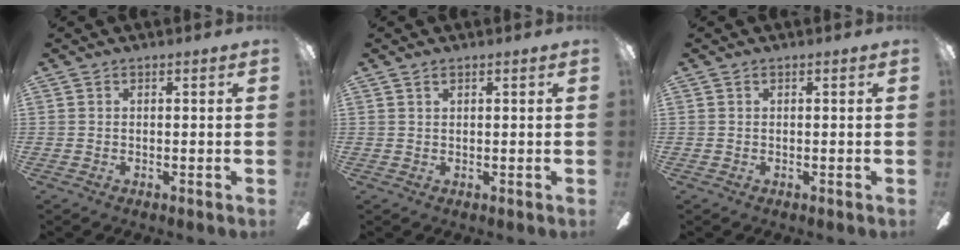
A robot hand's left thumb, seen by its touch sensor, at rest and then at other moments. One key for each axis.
{"total": 1.0, "fx": 0.6, "fy": 0.5, "fz": 0.6, "tx": -0.014, "ty": 0.003, "tz": 0.010}
{"total": 0.0}